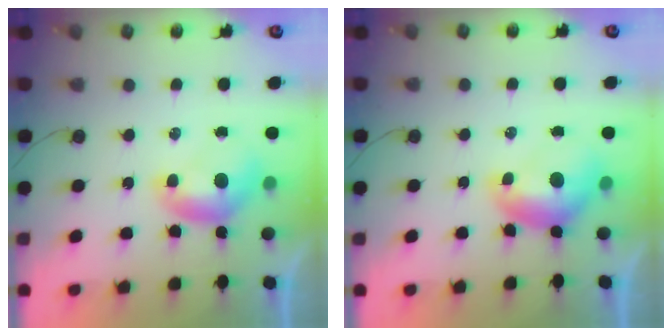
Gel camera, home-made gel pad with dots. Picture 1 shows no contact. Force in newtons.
{"total": 1.2, "press": 1.1, "slide": 0.6}